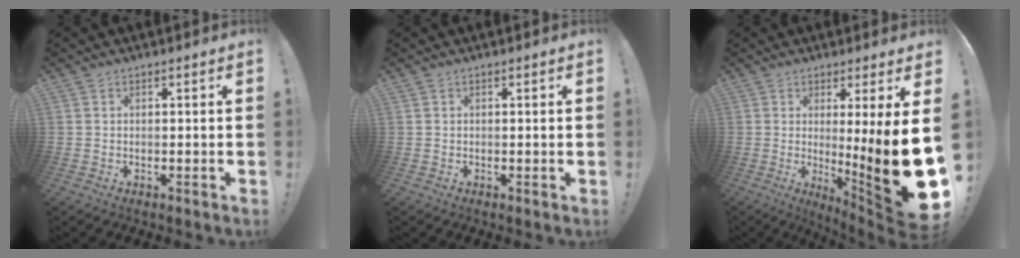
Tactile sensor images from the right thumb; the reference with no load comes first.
{"total": 0.6, "force": [0.0, -0.3, 0.5], "torque": [-0.006, -0.002, -0.001]}
{"total": 19.6, "force": [-0.5, 0.5, 19.6], "torque": [-0.270, -0.049, 0.000]}